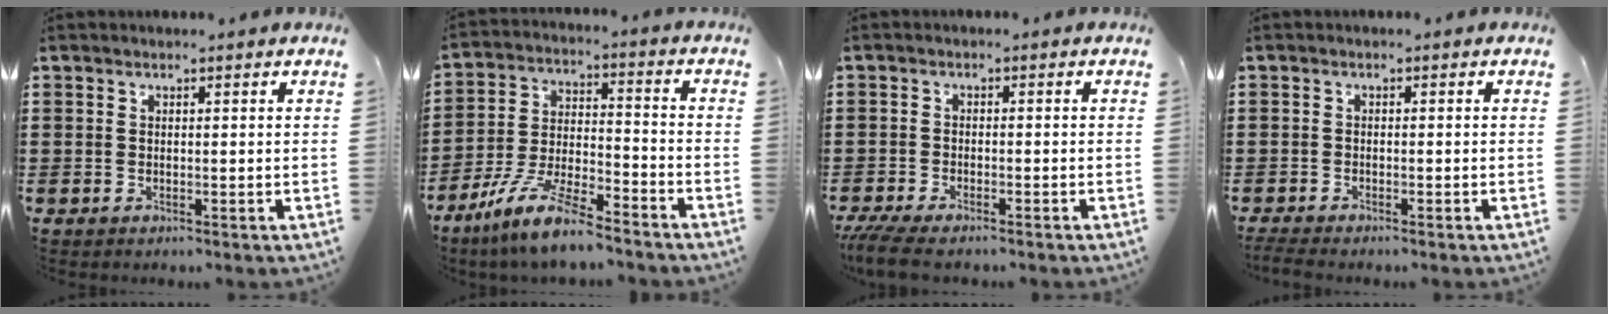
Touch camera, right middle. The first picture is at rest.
{"total": 9.9, "force": [-8.4, 1.0, 5.1], "torque": [-0.112, 0.009, -0.168]}
{"total": 3.5, "force": [-3.2, 0.2, 1.5], "torque": [-0.045, -0.014, -0.066]}
{"total": 1.1, "force": [-1.1, -0.1, 0.3], "torque": [-0.015, -0.006, -0.023]}